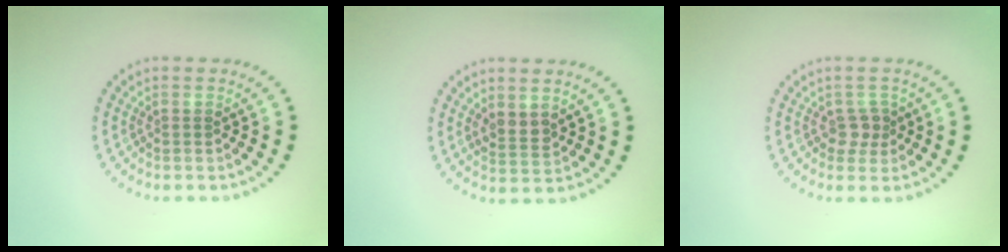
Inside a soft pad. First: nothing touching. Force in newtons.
{"total": 1.7, "press": 1.5, "slide": 0.8}
{"total": 1.6, "press": 1.3, "slide": 0.9}